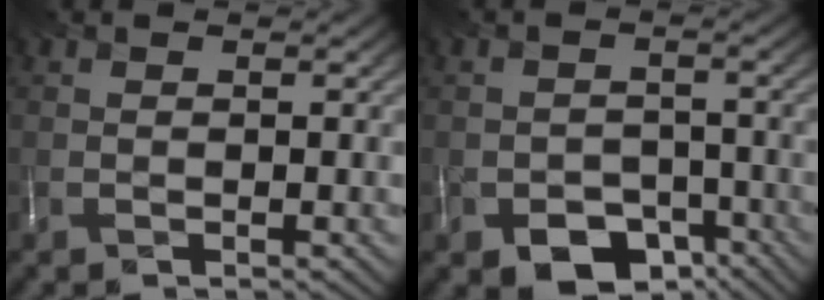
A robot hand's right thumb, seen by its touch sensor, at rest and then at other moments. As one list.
[{"total": 6.2, "force": [-4.4, 3.9, 2.1], "torque": [-0.034, -0.021, -0.071]}]